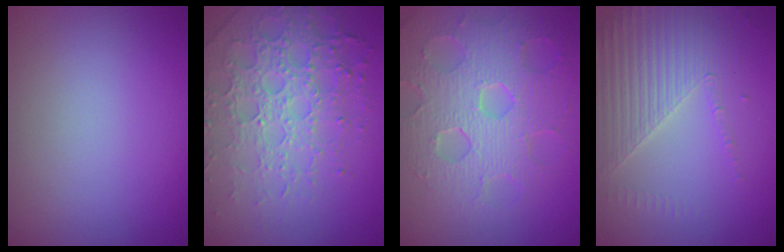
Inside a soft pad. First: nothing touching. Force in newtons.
{"total": 6.7, "press": 4.9, "slide": 4.5}
{"total": 8.2, "press": 5.8, "slide": 5.8}
{"total": 4.0, "press": 3.7, "slide": 1.5}